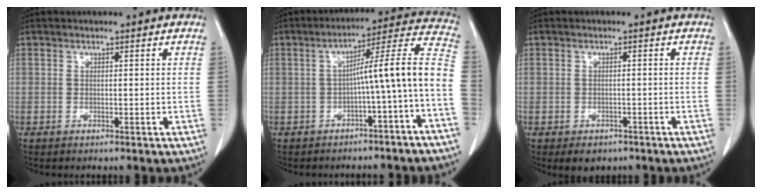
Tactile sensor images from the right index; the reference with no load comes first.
{"total": 11.3, "force": [-3.3, -0.7, 10.8], "torque": [-0.141, 0.039, -0.049]}
{"total": 3.3, "force": [-2.2, 2.1, 1.1], "torque": [-0.009, 0.001, -0.021]}